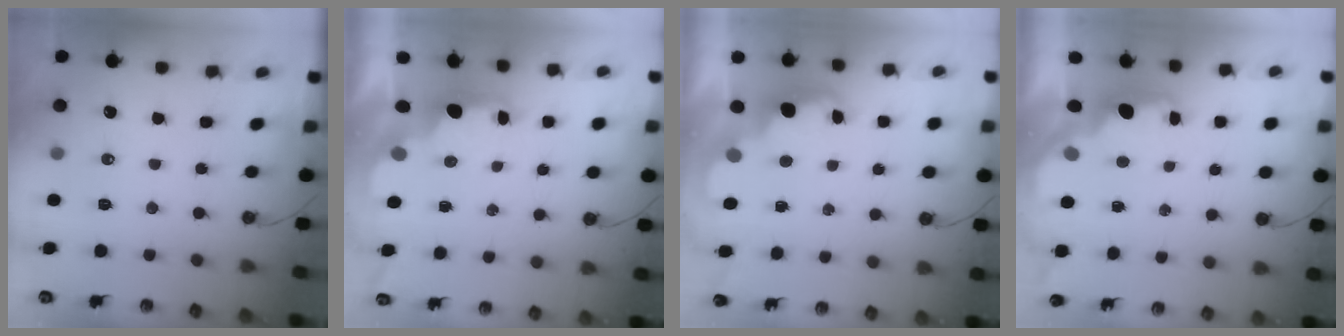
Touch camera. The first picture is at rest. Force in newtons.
{"total": 2.1, "press": 1.9, "slide": 0.8}
{"total": 2.3, "press": 2.3, "slide": 0.5}
{"total": 1.8, "press": 1.6, "slide": 0.8}